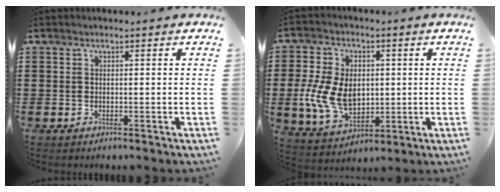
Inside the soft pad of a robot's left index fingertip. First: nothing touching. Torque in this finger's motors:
{"motor_torque": [1.08, 1.05, 0.50, 0.18]}